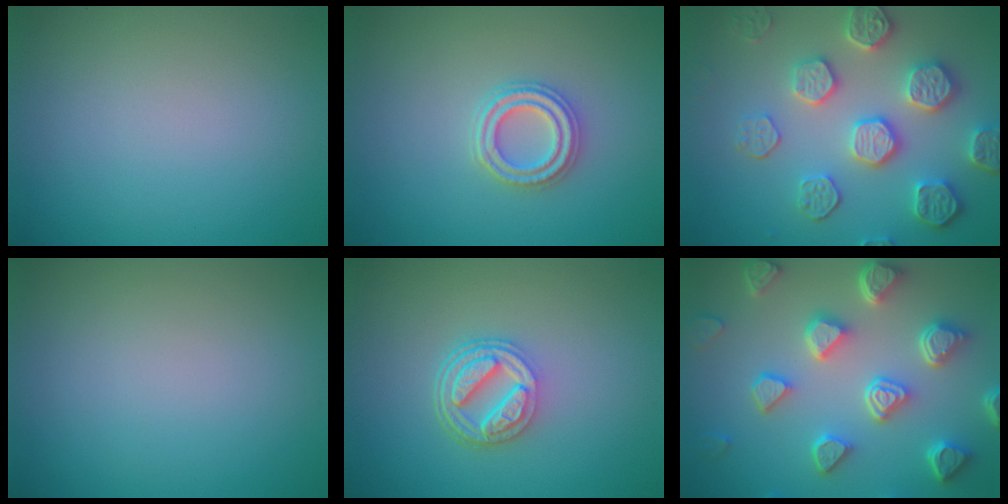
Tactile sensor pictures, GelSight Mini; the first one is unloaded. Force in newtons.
{"total": 2.7, "press": 2.5, "slide": 0.9}
{"total": 6.1, "press": 5.3, "slide": 3.0}
{"total": 0.0}
{"total": 4.6, "press": 3.4, "slide": 3.1}
{"total": 7.1, "press": 5.5, "slide": 4.4}